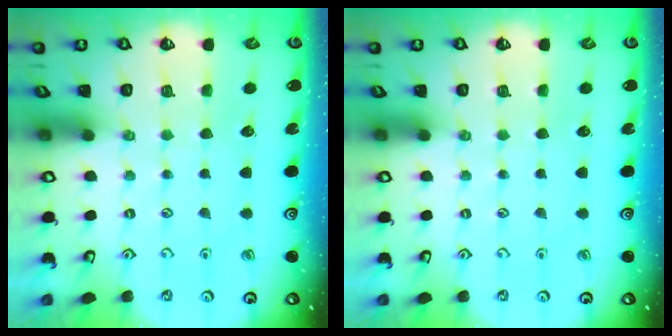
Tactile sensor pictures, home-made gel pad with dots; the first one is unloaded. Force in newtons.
{"total": 0.0}